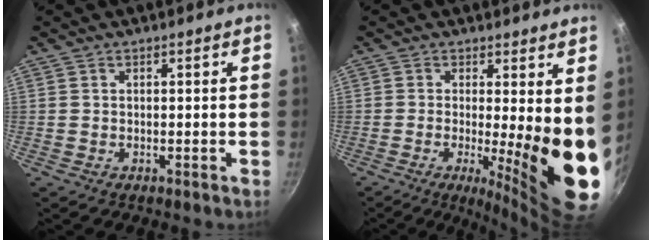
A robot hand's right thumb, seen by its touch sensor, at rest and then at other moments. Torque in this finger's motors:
{"motor_torque": [0.83, 3.90, 1.74, 0.14, 0.28]}